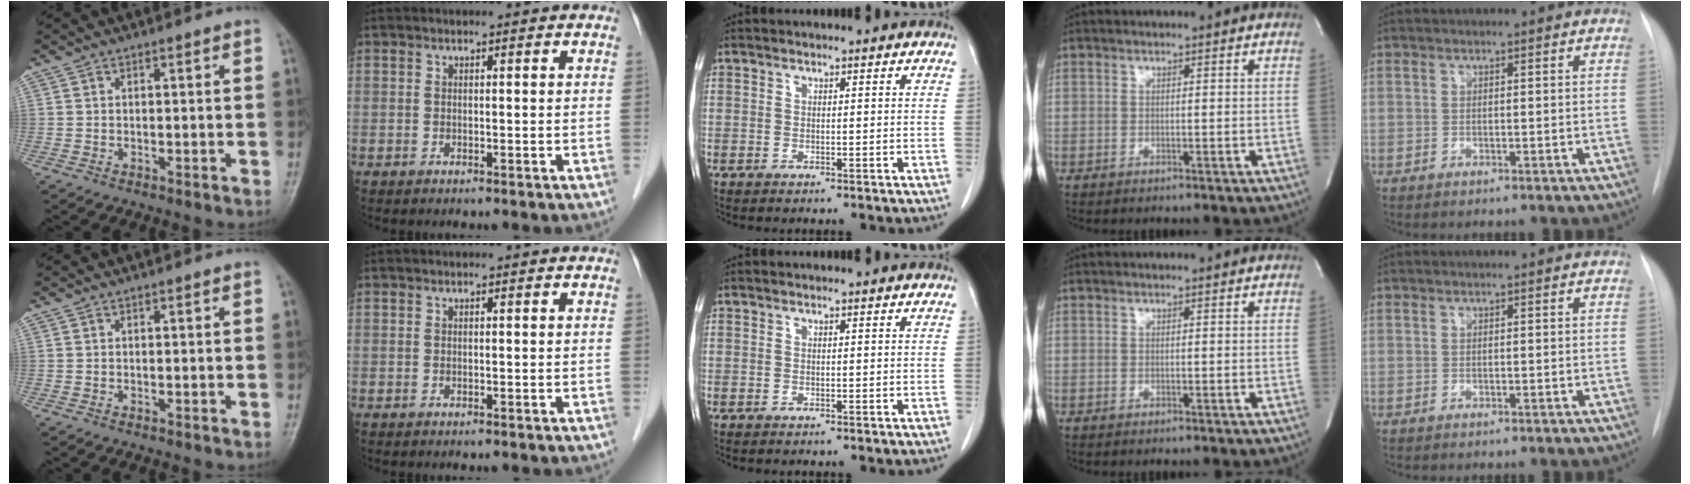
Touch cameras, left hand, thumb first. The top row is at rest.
{}